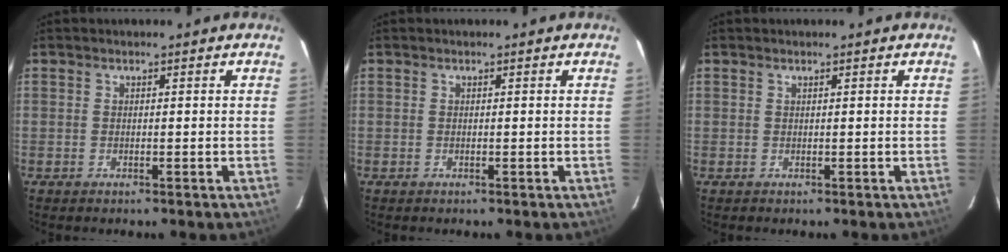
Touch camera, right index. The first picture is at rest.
{"total": 0.0}
{"total": 0.0}